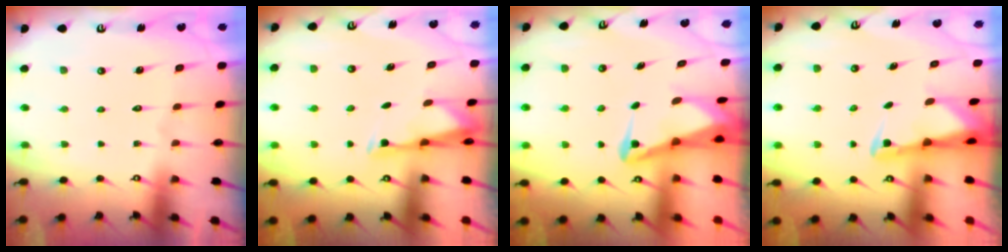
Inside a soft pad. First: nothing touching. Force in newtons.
{"total": 2.9, "press": 2.9, "slide": 0.6}
{"total": 4.0, "press": 3.9, "slide": 0.9}
{"total": 2.4, "press": 2.3, "slide": 0.5}